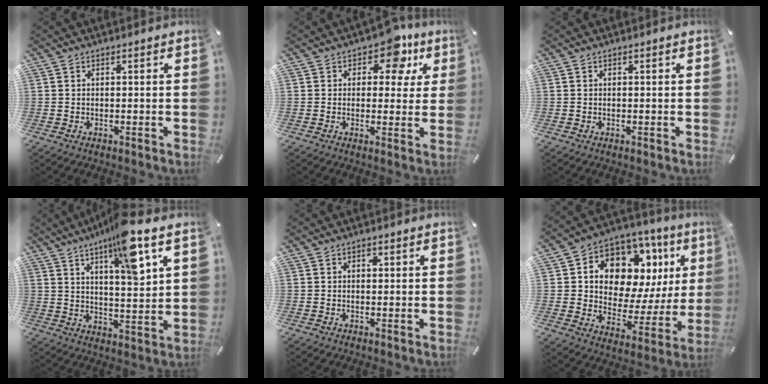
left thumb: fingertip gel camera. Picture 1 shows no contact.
{"total": 9.4, "force": [4.9, 5.6, 5.7], "torque": [-0.056, -0.025, 0.076]}
{"total": 0.0}
{"total": 12.5, "force": [8.0, 2.5, 9.3], "torque": [-0.149, -0.041, 0.131]}
{"total": 0.7, "force": [0.2, 0.6, 0.3], "torque": [-0.007, 0.002, 0.003]}
{"total": 12.8, "force": [7.0, 8.6, 6.4], "torque": [-0.100, -0.068, 0.126]}